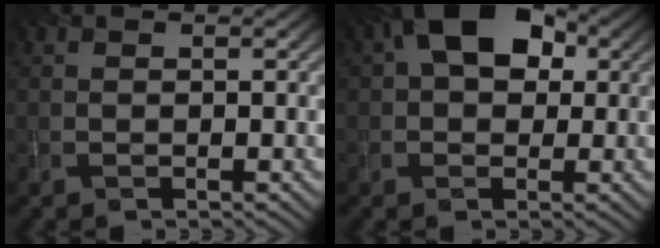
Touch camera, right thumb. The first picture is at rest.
{"total": 9.3, "force": [2.7, 6.1, 6.4], "torque": [-0.118, 0.025, 0.030]}